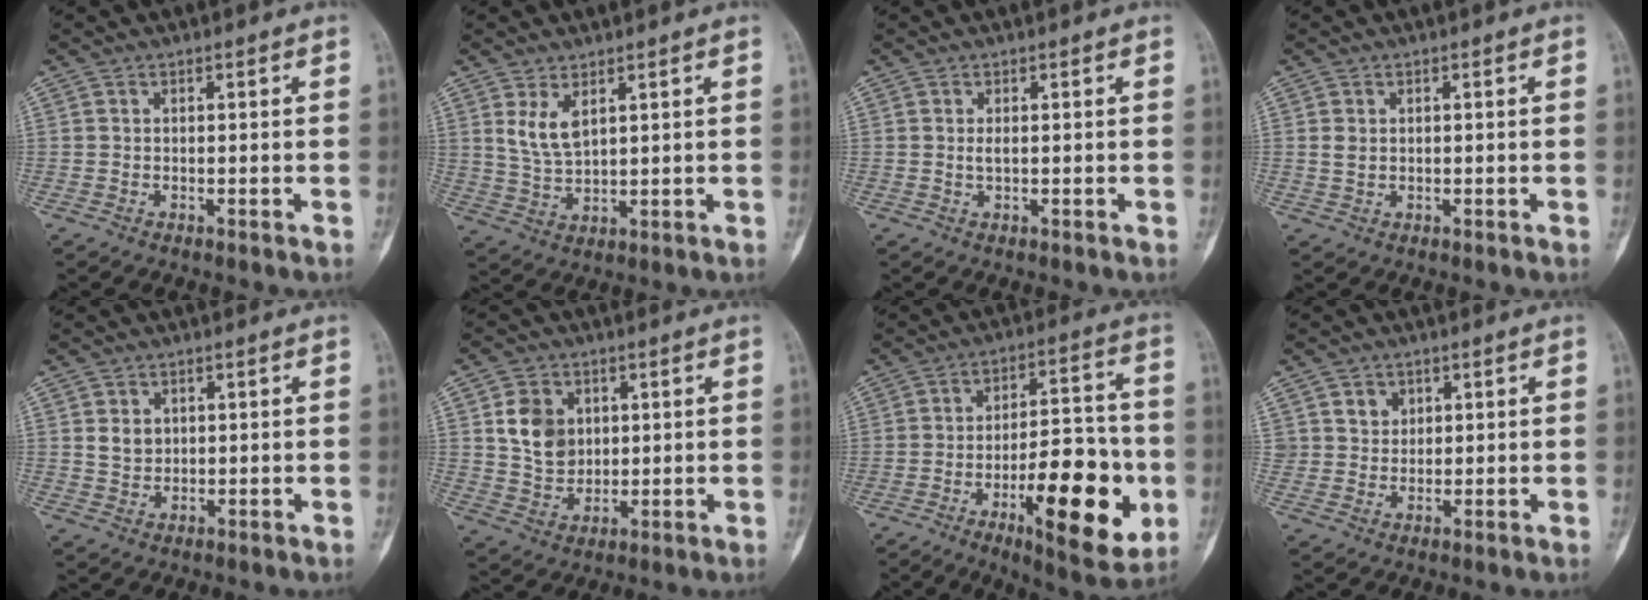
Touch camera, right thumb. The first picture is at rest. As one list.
[{"total": 5.6, "force": [2.7, 2.5, 4.2], "torque": [-0.080, -0.019, 0.064]}, {"total": 1.0, "force": [0.1, 0.3, 0.9], "torque": [-0.021, -0.002, 0.003]}, {"total": 1.8, "force": [0.5, 1.4, 1.2], "torque": [-0.021, 0.000, 0.015]}, {"total": 3.1, "force": [0.9, 2.6, 1.5], "torque": [-0.012, -0.006, 0.020]}, {"total": 8.8, "force": [2.3, 7.1, 4.7], "torque": [-0.056, -0.015, 0.050]}, {"total": 20.7, "force": [-6.3, 7.4, 18.2], "torque": [-0.239, 0.021, -0.086]}, {"total": 3.7, "force": [1.7, 3.2, 0.9], "torque": [0.004, -0.010, 0.031]}]